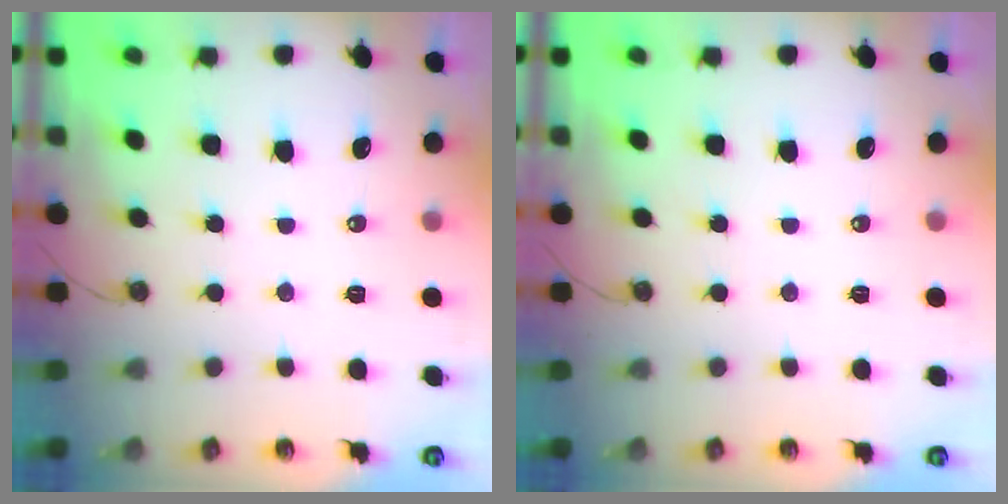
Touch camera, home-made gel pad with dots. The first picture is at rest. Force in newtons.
{"total": 0.0}